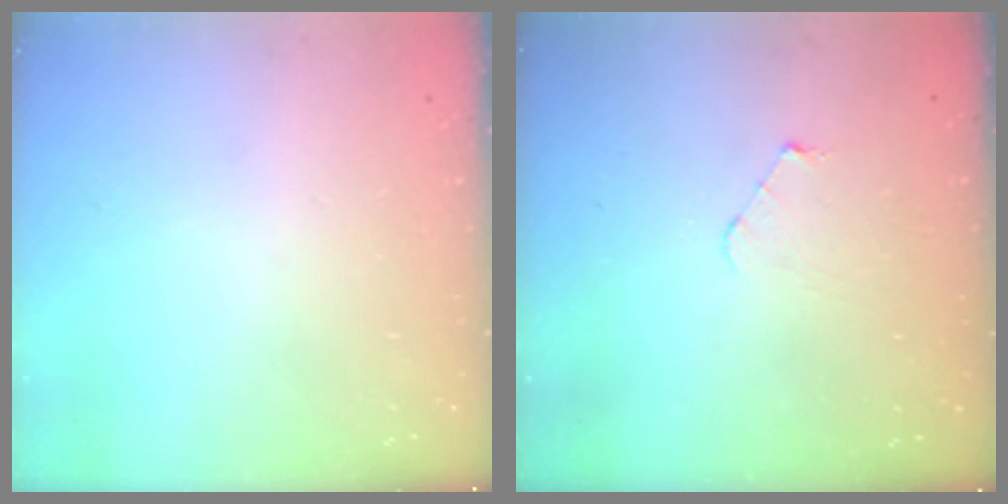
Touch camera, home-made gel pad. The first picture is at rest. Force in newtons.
{"total": 3.8, "press": 3.8, "slide": 0.4}